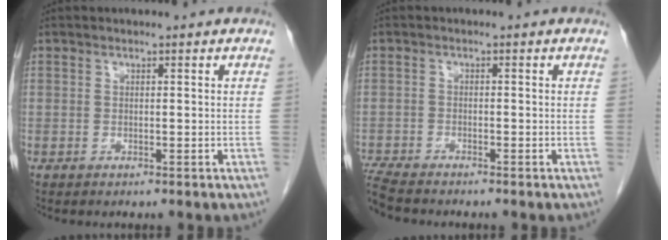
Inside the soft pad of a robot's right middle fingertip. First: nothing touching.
{"total": 4.7, "force": [-4.5, 0.4, 1.5], "torque": [-0.034, -0.021, -0.085]}